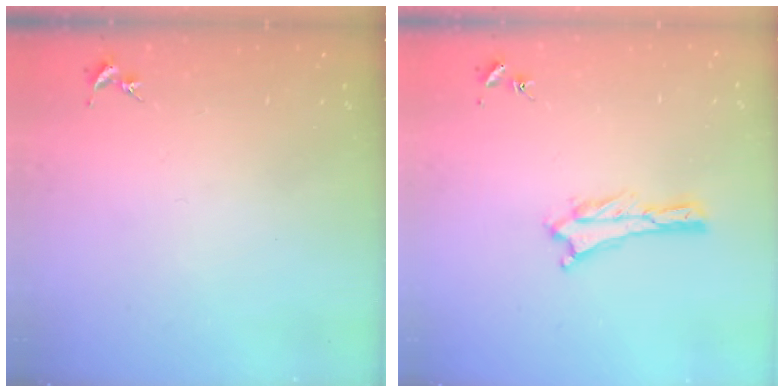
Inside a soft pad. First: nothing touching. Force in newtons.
{"total": 0.0}